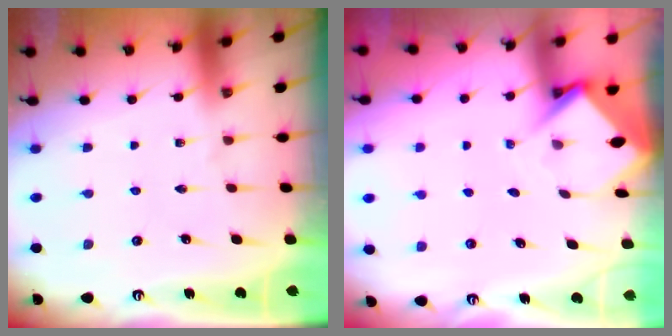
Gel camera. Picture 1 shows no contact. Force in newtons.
{"total": 3.8, "press": 3.8, "slide": 0.3}